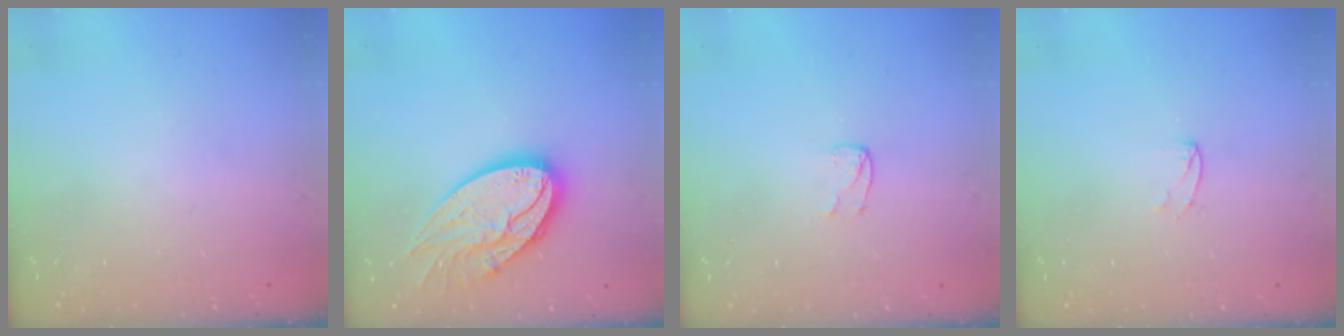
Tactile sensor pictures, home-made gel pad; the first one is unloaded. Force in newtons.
{"total": 19.3, "press": 19.2, "slide": 1.8}
{"total": 3.0, "press": 3.0, "slide": 0.3}
{"total": 3.8, "press": 3.8, "slide": 0.4}